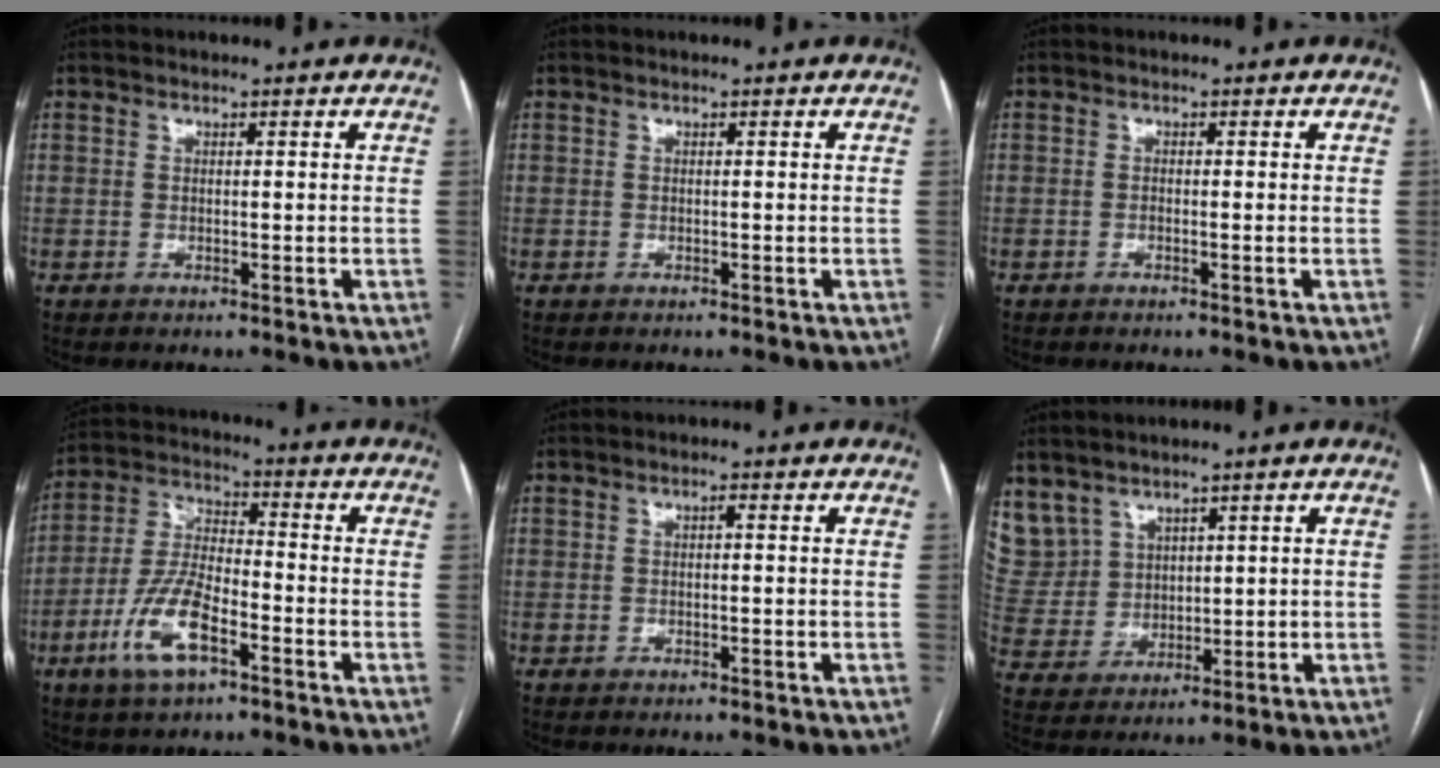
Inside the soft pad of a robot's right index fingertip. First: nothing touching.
{"total": 0.0}
{"total": 0.0}
{"total": 11.1, "force": [-5.2, 3.8, 9.0], "torque": [-0.198, 0.000, -0.099]}
{"total": 0.6, "force": [0.0, 0.1, 0.6], "torque": [-0.009, 0.002, 0.000]}
{"total": 11.0, "force": [6.9, 8.4, 1.7], "torque": [-0.062, 0.037, 0.171]}